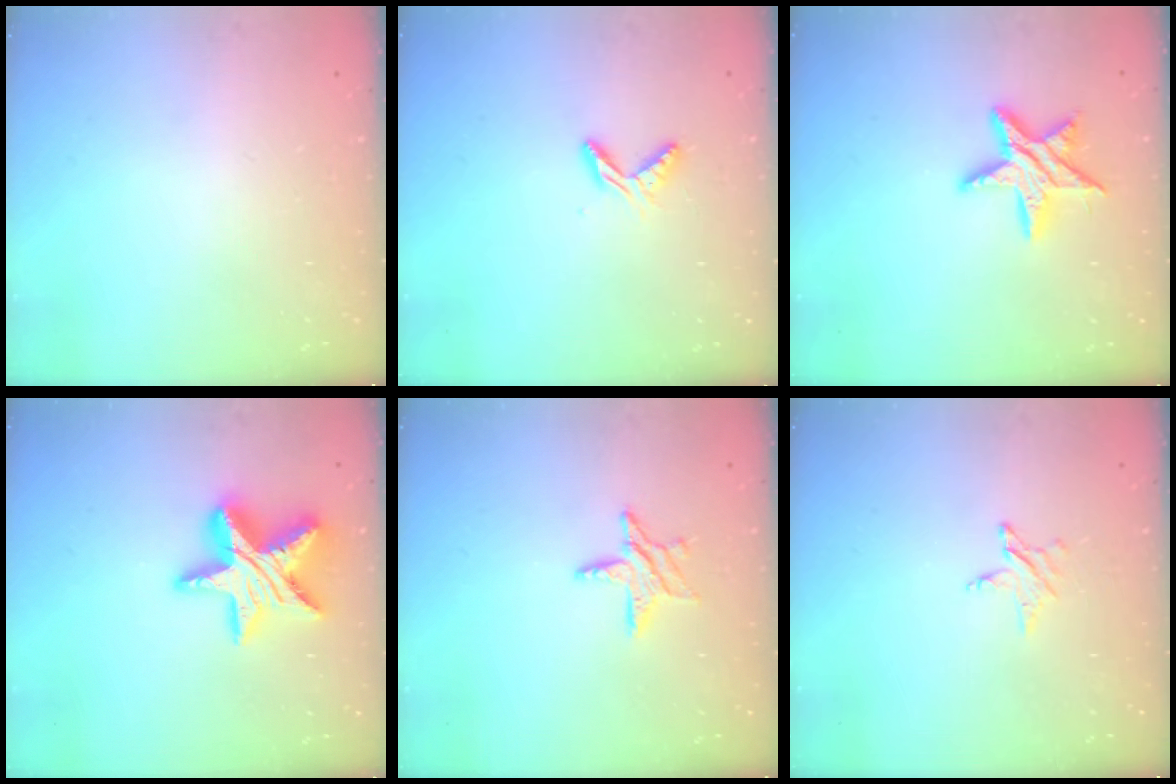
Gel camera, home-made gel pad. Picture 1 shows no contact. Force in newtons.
{"total": 5.0, "press": 5.0, "slide": 0.4}
{"total": 11.6, "press": 11.5, "slide": 0.7}
{"total": 17.8, "press": 17.8, "slide": 1.2}
{"total": 7.4, "press": 7.4, "slide": 0.2}
{"total": 2.9, "press": 2.8, "slide": 0.3}